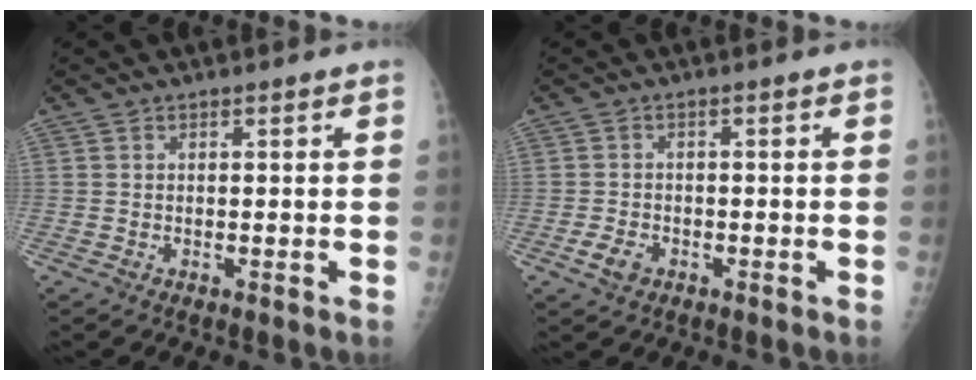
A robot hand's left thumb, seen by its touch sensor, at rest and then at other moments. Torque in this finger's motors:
{"motor_torque": [-0.70, 0.18, 0.49, 0.16, 0.01]}